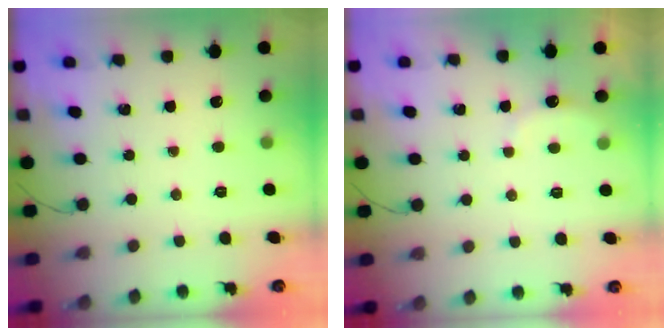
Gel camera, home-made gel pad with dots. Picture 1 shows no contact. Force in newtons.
{"total": 4.0, "press": 3.9, "slide": 0.9}